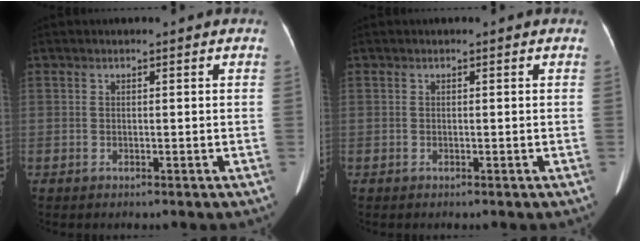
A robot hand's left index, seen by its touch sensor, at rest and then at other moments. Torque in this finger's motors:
{"motor_torque": [0.02, 0.00, 0.01, 0.00]}